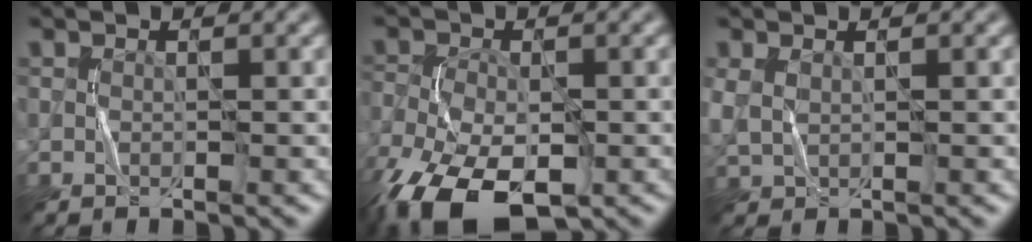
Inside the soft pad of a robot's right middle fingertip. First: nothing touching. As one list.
[{"total": 11.8, "force": [-6.7, 6.0, 7.7], "torque": [-0.162, -0.049, -0.113]}, {"total": 2.1, "force": [0.6, 1.3, 1.5], "torque": [-0.044, 0.002, 0.017]}]